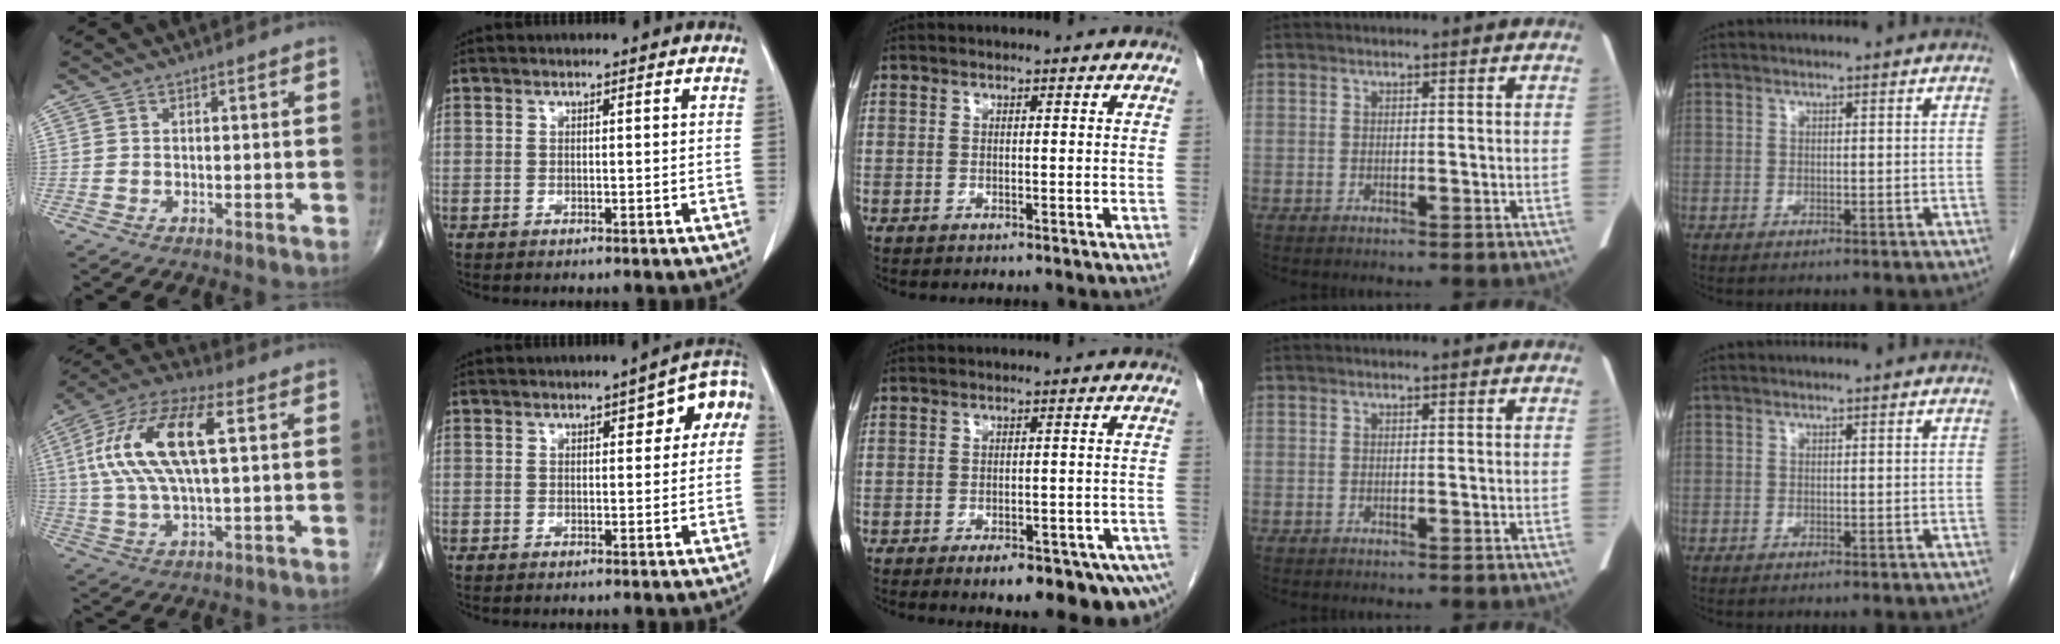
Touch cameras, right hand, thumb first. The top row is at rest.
{"thumb": {"total": 17.9, "force": [3.6, 6.7, 16.2], "torque": [-0.336, 0.023, 0.062]}, "index": {"total": 6.1, "force": [1.6, 2.1, 5.5], "torque": [-0.063, 0.029, 0.013]}, "middle": {"total": 14.2, "force": [-9.1, 4.6, 9.8], "torque": [-0.082, 0.002, -0.110]}}